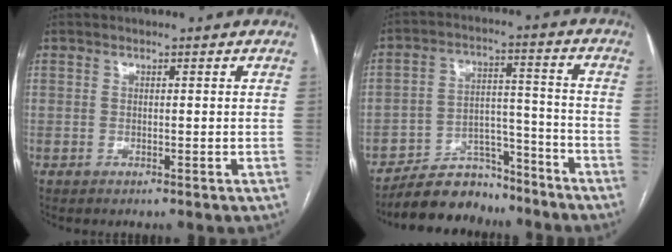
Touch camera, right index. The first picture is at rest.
{"total": 10.5, "force": [-9.5, 4.1, 1.9], "torque": [-0.019, 0.037, -0.161]}